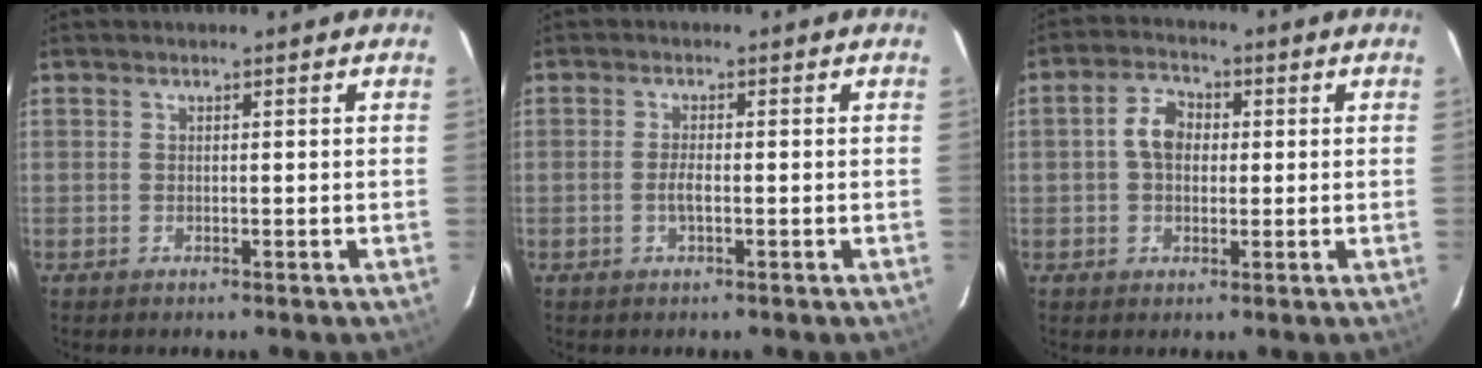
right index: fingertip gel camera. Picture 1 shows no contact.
{"total": 1.9, "force": [-0.6, 0.4, 1.8], "torque": [-0.037, 0.001, -0.012]}
{"total": 5.4, "force": [0.4, 4.0, 3.7], "torque": [-0.070, 0.019, 0.007]}